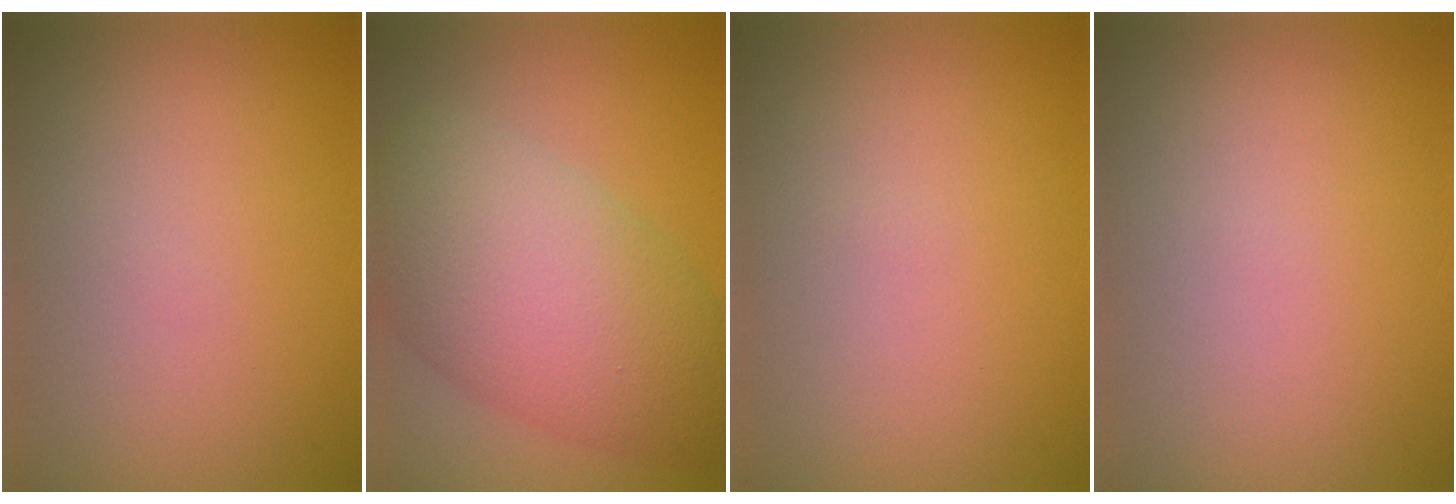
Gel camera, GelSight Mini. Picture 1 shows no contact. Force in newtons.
{"total": 10.0, "press": 10.0, "slide": 0.2}
{"total": 0.0}
{"total": 0.0}